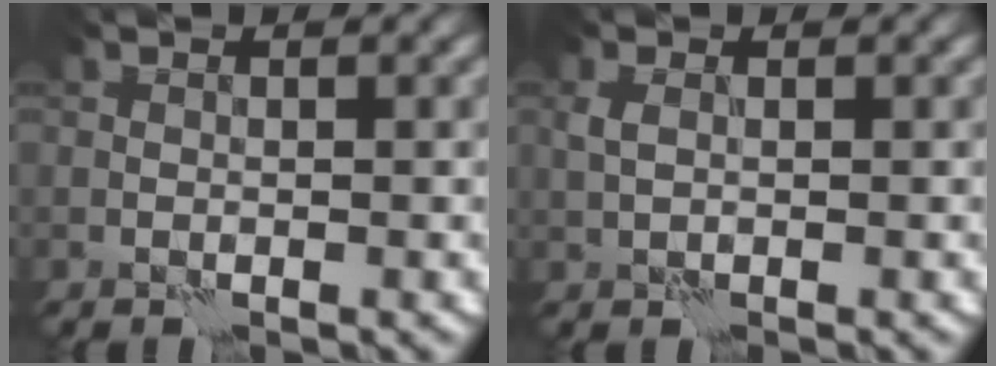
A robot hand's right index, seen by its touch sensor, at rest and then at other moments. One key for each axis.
{"total": 1.0, "fx": 0.5, "fy": 0.5, "fz": 0.7, "tx": -0.017, "ty": 0.001, "tz": 0.007}